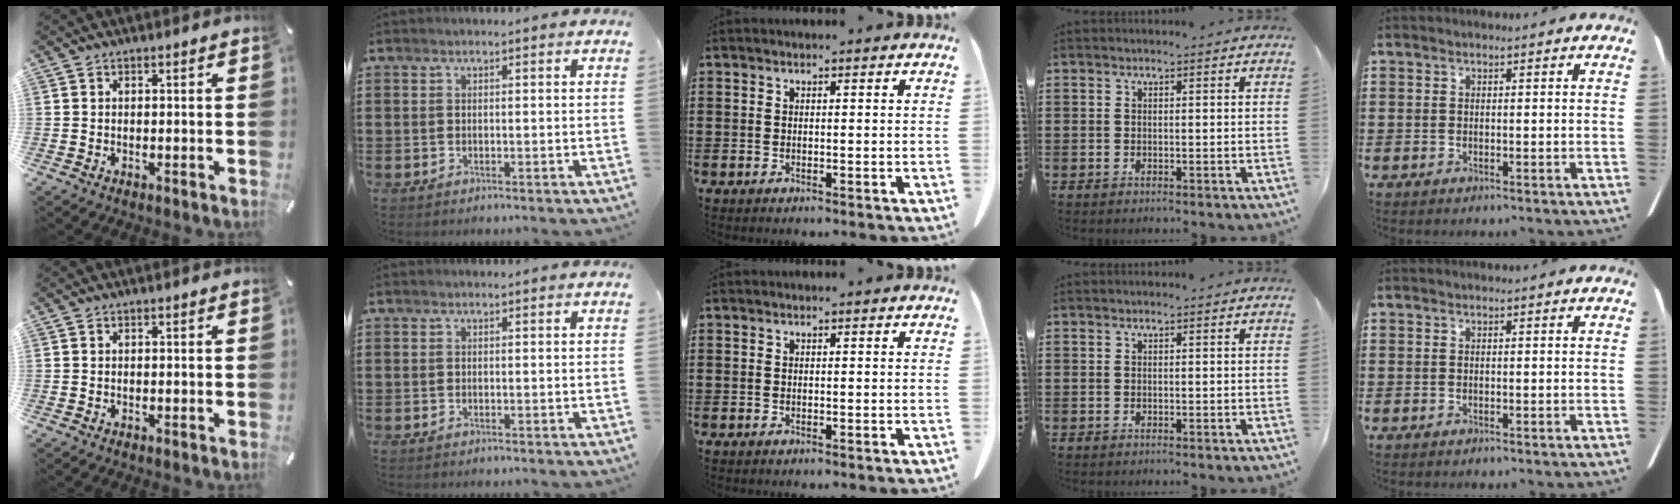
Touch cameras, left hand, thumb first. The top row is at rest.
{}